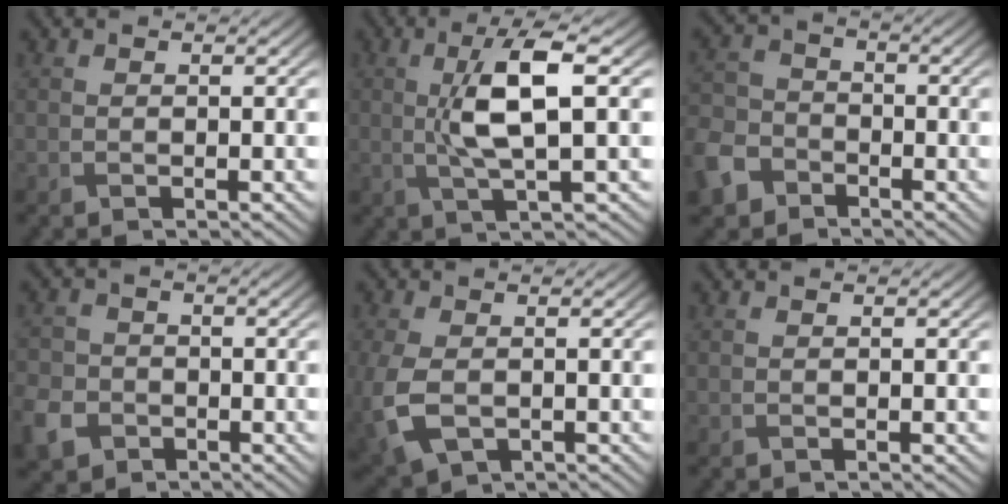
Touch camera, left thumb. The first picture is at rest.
{"total": 7.2, "force": [0.7, 1.8, 6.9], "torque": [-0.141, 0.008, 0.012]}
{"total": 7.2, "force": [-4.5, 5.0, 2.6], "torque": [-0.089, -0.014, -0.103]}
{"total": 5.1, "force": [-2.7, 4.0, 1.9], "torque": [-0.061, -0.009, -0.063]}
{"total": 6.5, "force": [-1.6, 4.3, 4.6], "torque": [-0.139, -0.029, -0.021]}
{"total": 0.0}